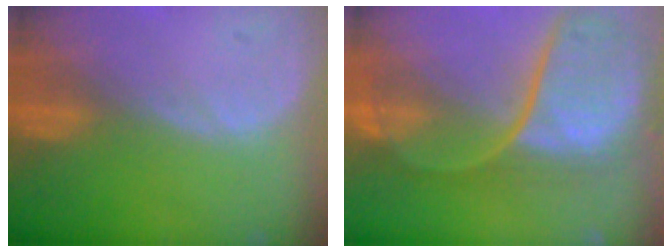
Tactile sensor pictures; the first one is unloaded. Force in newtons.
{"total": 10.5, "press": 9.6, "slide": 4.1}